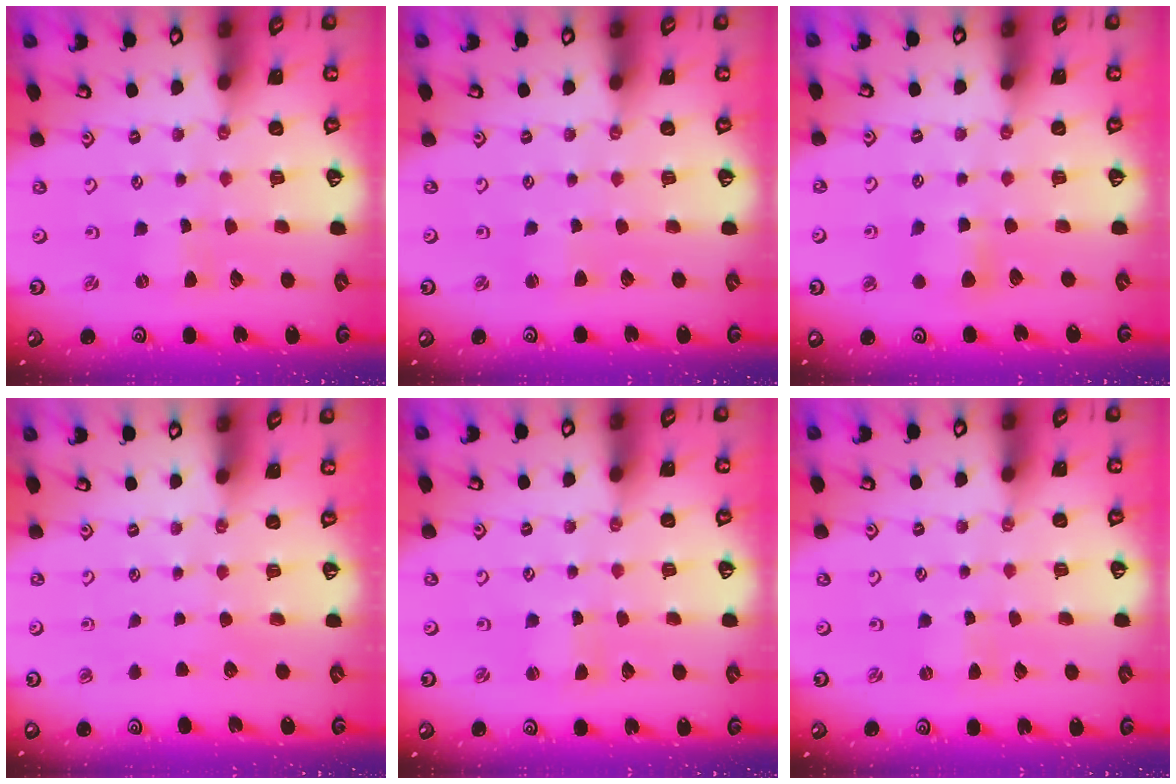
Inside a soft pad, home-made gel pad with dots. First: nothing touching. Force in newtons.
{"total": 1.3, "press": 1.2, "slide": 0.2}
{"total": 5.4, "press": 5.4, "slide": 0.8}
{"total": 0.0}
{"total": 0.8, "press": 0.8, "slide": 0.3}
{"total": 0.0}